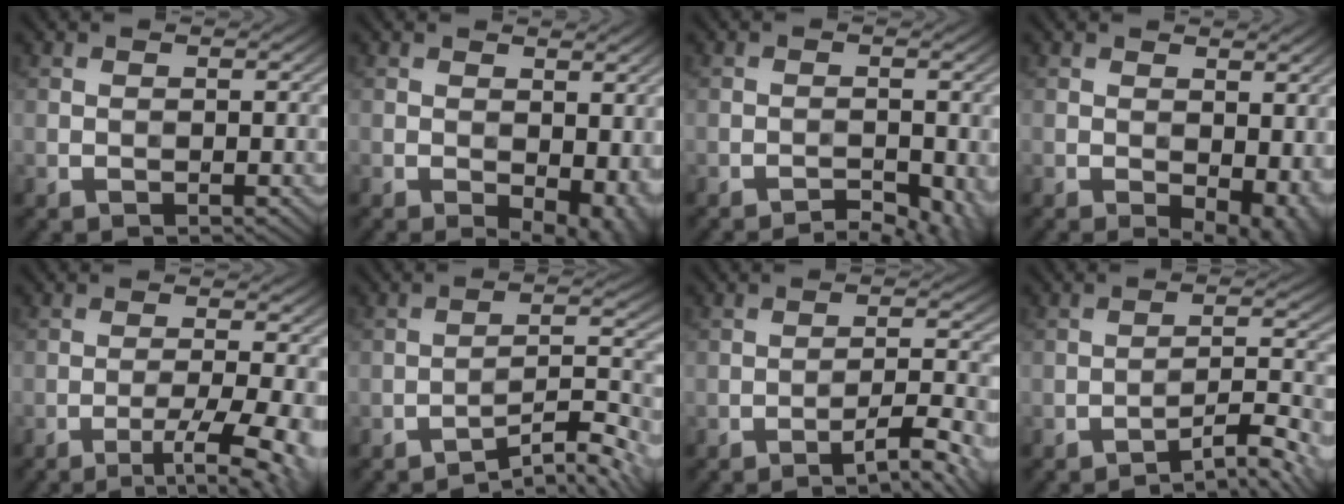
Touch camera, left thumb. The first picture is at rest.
{"total": 6.2, "force": [-1.3, 3.5, 5.0], "torque": [-0.065, -0.013, -0.014]}
{"total": 3.7, "force": [-2.7, 1.0, 2.2], "torque": [-0.039, 0.001, -0.039]}
{"total": 6.0, "force": [-1.2, 3.4, 4.8], "torque": [-0.065, -0.014, -0.012]}
{"total": 6.8, "force": [-3.4, 1.3, 5.8], "torque": [-0.095, -0.003, -0.048]}
{"total": 7.8, "force": [-6.1, 1.4, 4.8], "torque": [-0.074, 0.015, -0.100]}
{"total": 6.7, "force": [-4.4, 1.0, 5.0], "torque": [-0.079, 0.015, -0.067]}
{"total": 7.0, "force": [-5.3, 1.1, 4.4], "torque": [-0.069, 0.020, -0.083]}